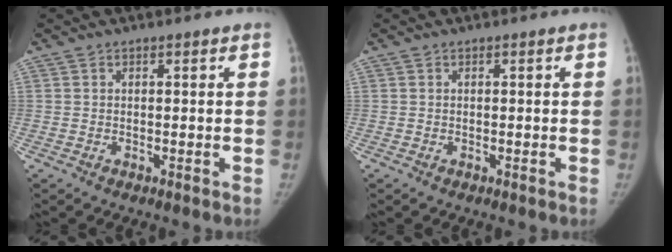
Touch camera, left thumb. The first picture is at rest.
{"total": 0.0}